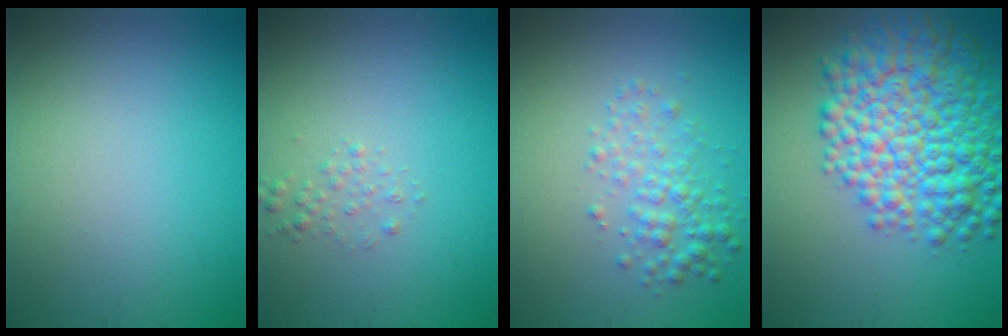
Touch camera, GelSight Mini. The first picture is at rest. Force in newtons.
{"total": 0.9, "press": 0.9, "slide": 0.1}
{"total": 2.6, "press": 2.6, "slide": 0.0}
{"total": 10.5, "press": 10.5, "slide": 0.0}